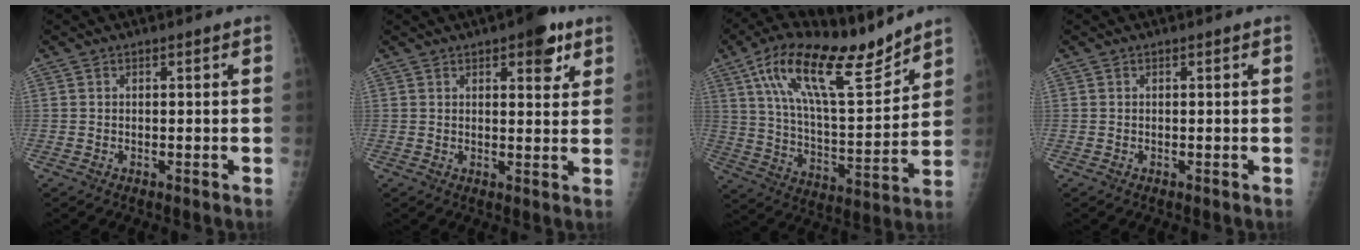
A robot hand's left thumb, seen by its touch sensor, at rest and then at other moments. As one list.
[{"total": 6.6, "force": [3.6, 2.7, 4.8], "torque": [-0.038, -0.013, 0.040]}, {"total": 20.1, "force": [13.5, 6.3, 13.5], "torque": [-0.201, -0.059, 0.238]}, {"total": 0.0}]